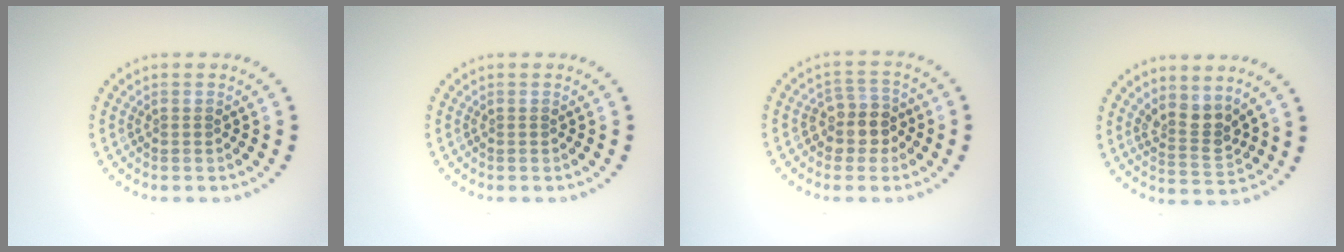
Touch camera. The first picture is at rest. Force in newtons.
{"total": 0.0}
{"total": 2.8, "press": 2.5, "slide": 1.3}
{"total": 2.7, "press": 2.2, "slide": 1.7}